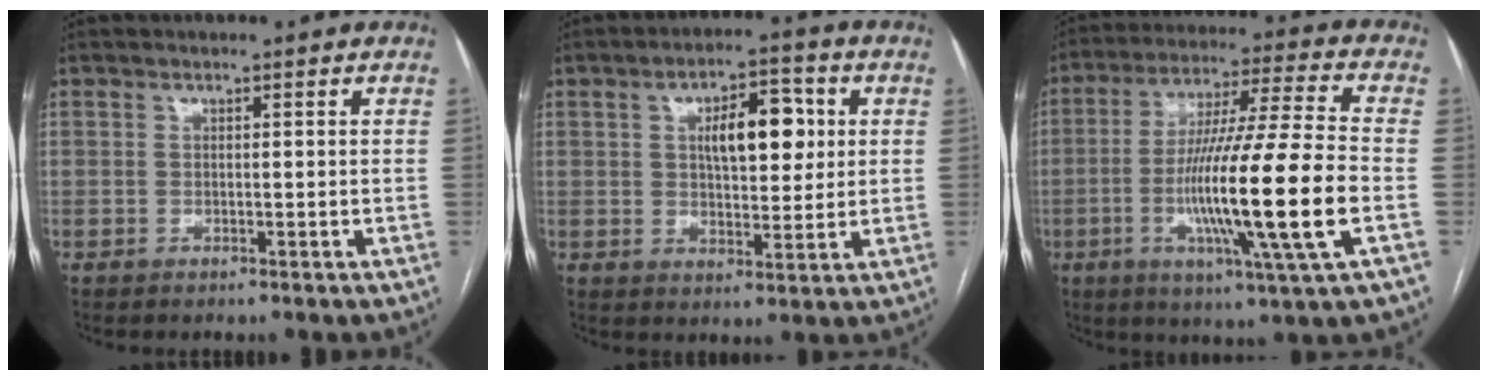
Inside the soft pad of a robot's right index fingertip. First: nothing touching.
{"total": 8.9, "force": [2.2, 3.8, 7.8], "torque": [-0.119, 0.017, 0.035]}
{"total": 19.2, "force": [-4.4, -0.8, 18.7], "torque": [-0.345, -0.015, -0.085]}